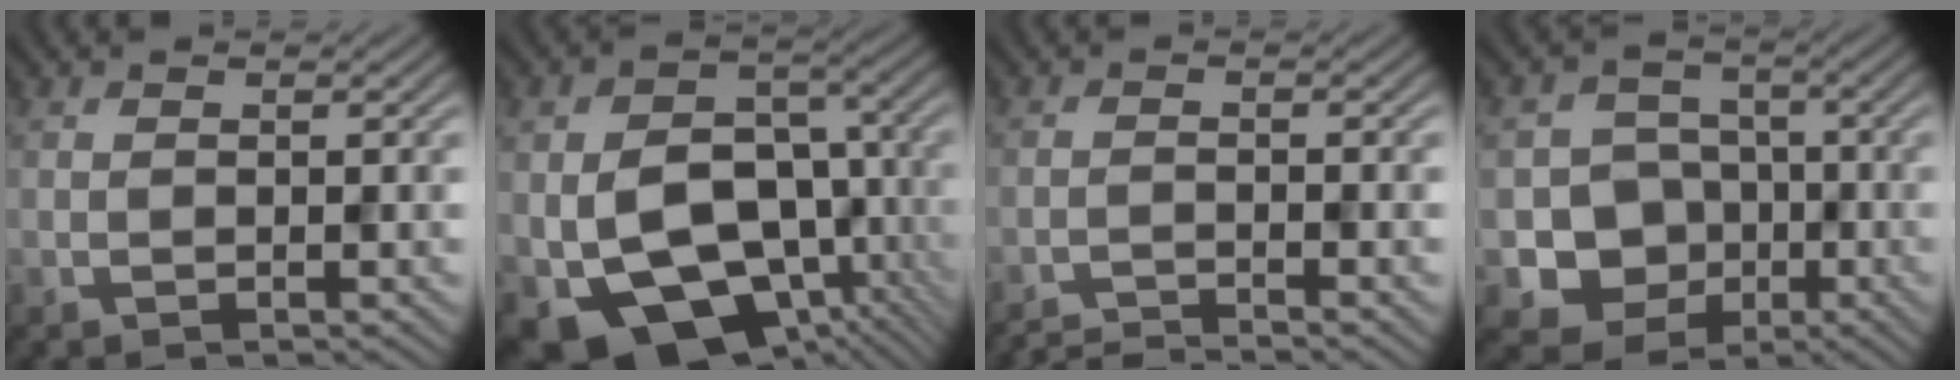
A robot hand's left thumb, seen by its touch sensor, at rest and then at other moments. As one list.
[{"total": 16.0, "force": [-5.4, 11.1, 10.2], "torque": [-0.184, -0.026, -0.076]}, {"total": 3.0, "force": [-2.8, 0.1, 1.0], "torque": [-0.015, 0.001, -0.060]}, {"total": 9.6, "force": [-3.3, 8.5, 3.2], "torque": [-0.068, -0.014, -0.090]}]